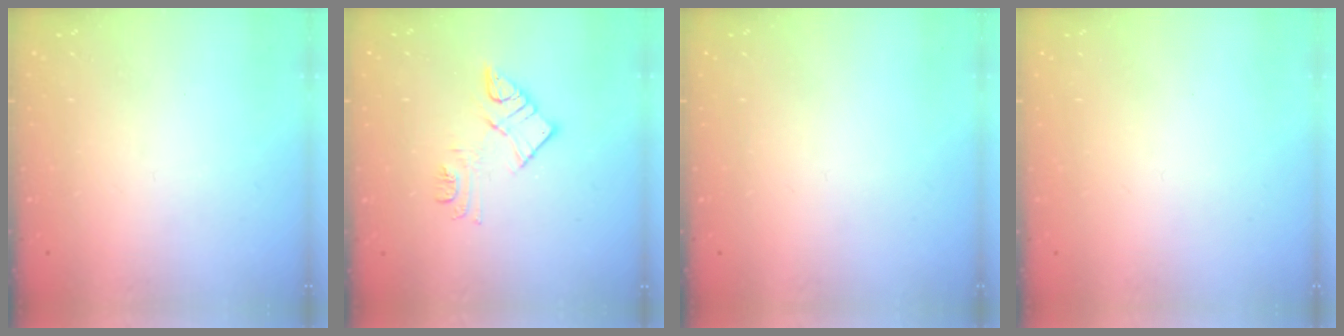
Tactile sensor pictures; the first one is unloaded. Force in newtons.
{"total": 10.5, "press": 10.5, "slide": 0.7}
{"total": 0.0}
{"total": 1.7, "press": 1.6, "slide": 0.1}